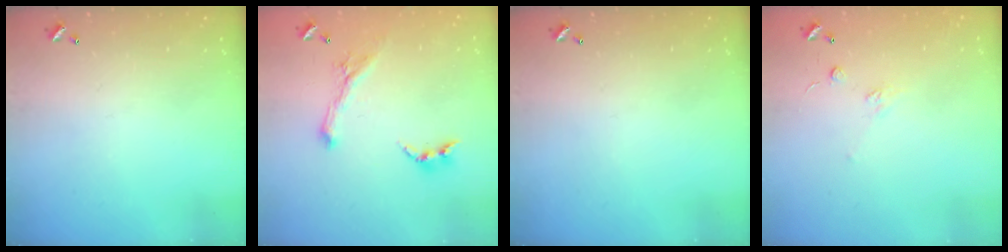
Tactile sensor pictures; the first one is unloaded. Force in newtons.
{"total": 0.8, "press": 0.8, "slide": 0.2}
{"total": 0.0}
{"total": 2.5, "press": 2.3, "slide": 1.0}